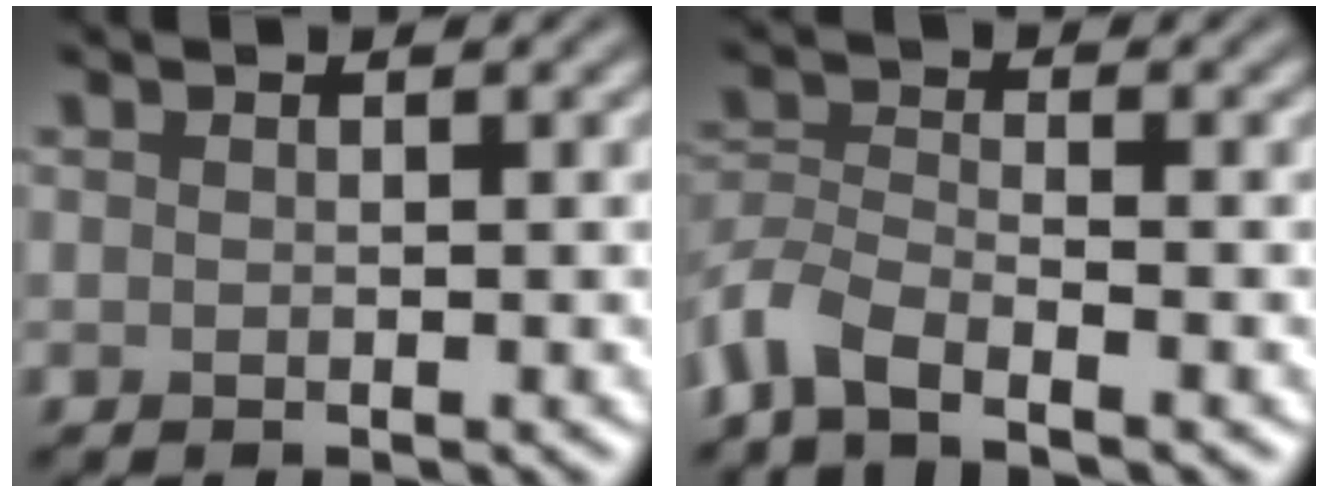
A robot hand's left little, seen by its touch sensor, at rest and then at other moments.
{"total": 4.2, "force": [-3.2, 1.3, 2.3], "torque": [-0.051, -0.008, -0.075]}